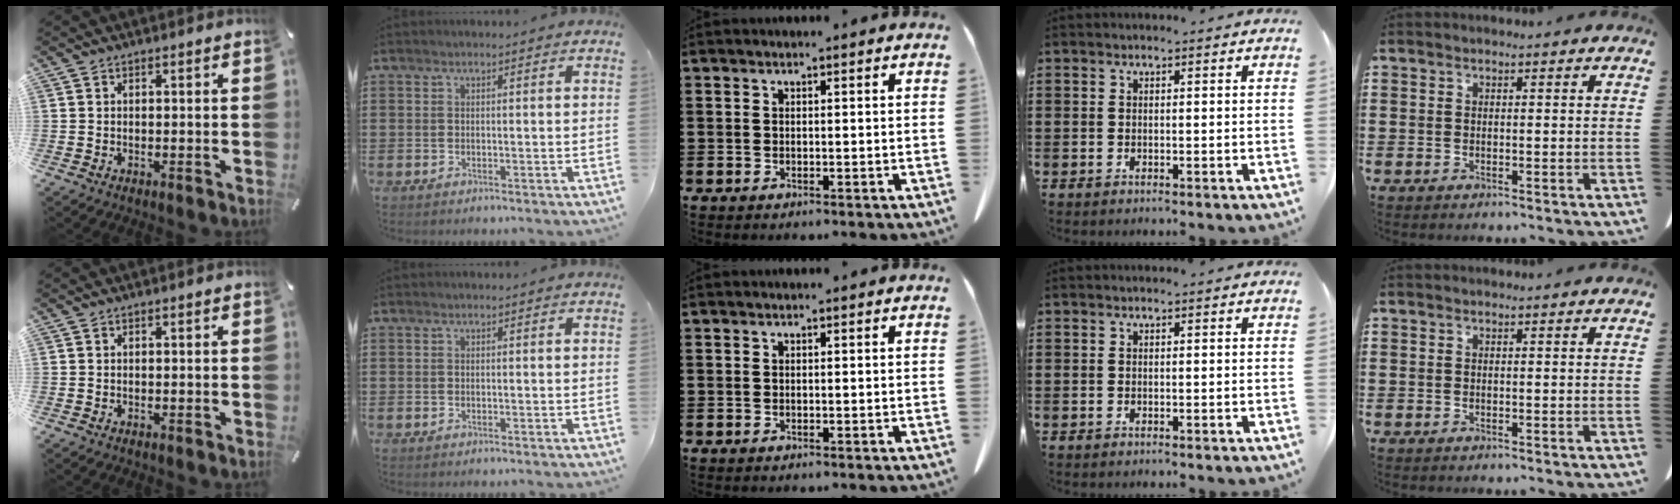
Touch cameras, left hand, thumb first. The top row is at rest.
{}